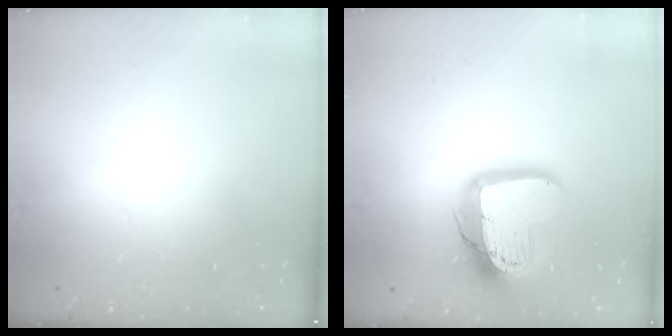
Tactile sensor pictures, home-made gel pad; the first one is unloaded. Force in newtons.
{"total": 16.5, "press": 16.5, "slide": 1.4}